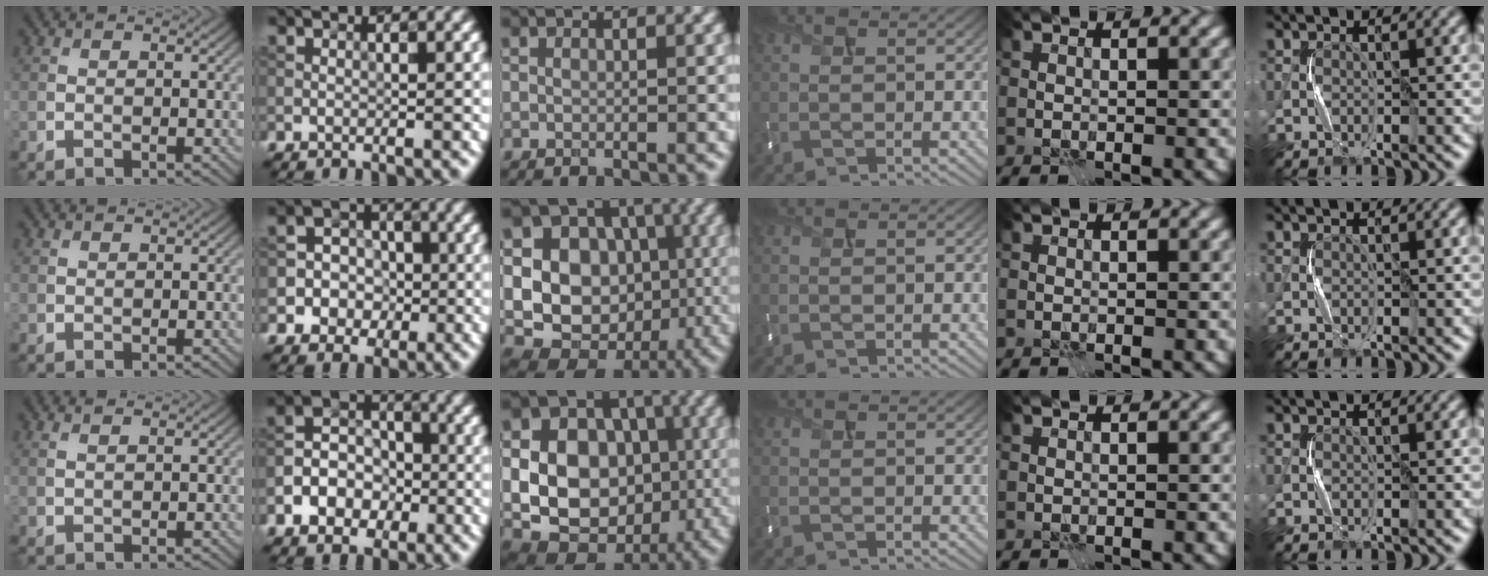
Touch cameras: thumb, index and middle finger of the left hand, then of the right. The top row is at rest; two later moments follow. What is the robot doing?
{"motion": "press", "object": "memory foam"}